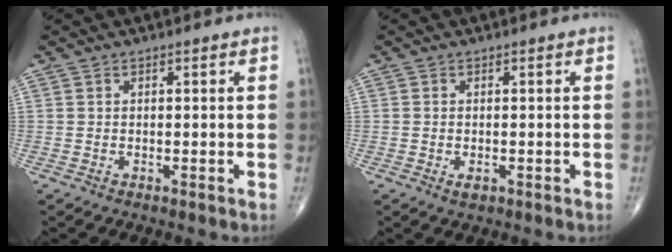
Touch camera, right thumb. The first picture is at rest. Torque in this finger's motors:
{"motor_torque": [-0.21, 0.03, -0.32, -0.28, 0.00]}